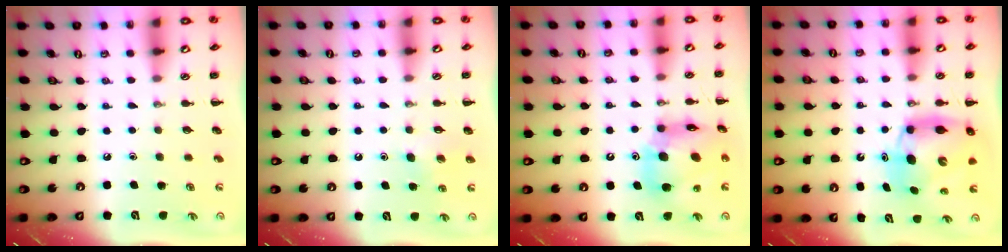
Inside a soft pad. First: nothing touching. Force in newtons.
{"total": 4.5, "press": 4.2, "slide": 1.5}
{"total": 15.2, "press": 14.4, "slide": 4.8}
{"total": 9.2, "press": 8.9, "slide": 2.5}